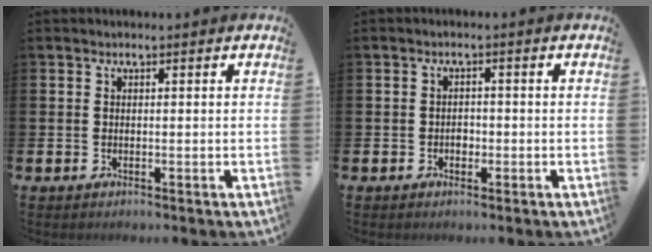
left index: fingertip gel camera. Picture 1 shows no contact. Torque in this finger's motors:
{"motor_torque": [-0.02, 0.06, 0.00, 0.04]}